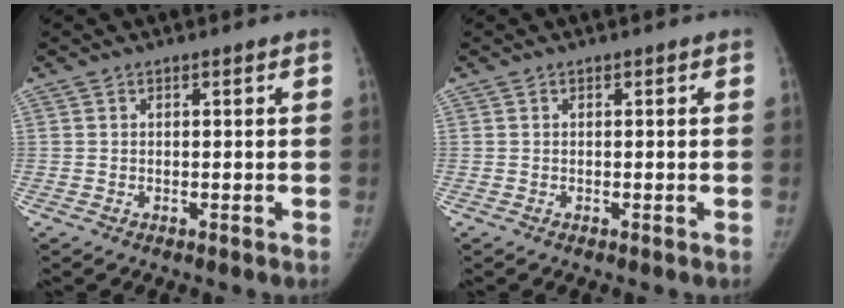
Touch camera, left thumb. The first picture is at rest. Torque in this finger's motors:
{"motor_torque": [0.00, 0.00, 0.25, -0.13, 0.00]}